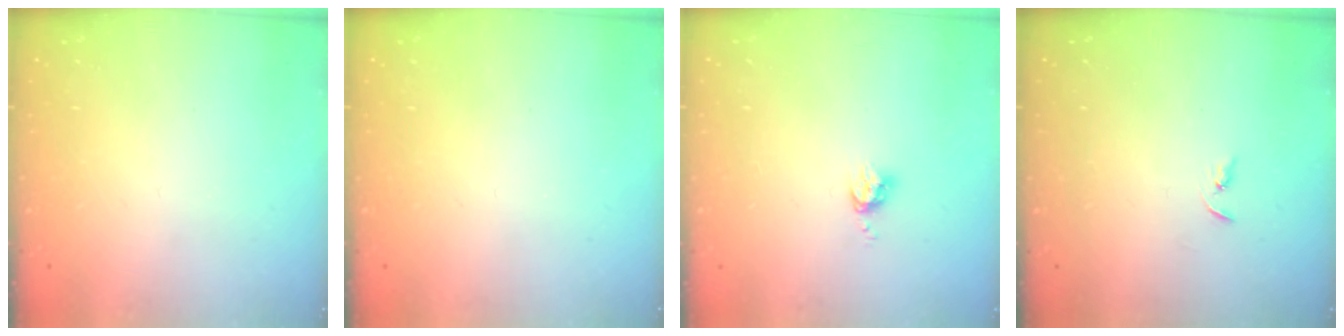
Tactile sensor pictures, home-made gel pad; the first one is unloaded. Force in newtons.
{"total": 0.0}
{"total": 4.2, "press": 4.1, "slide": 0.4}
{"total": 2.2, "press": 2.2, "slide": 0.2}